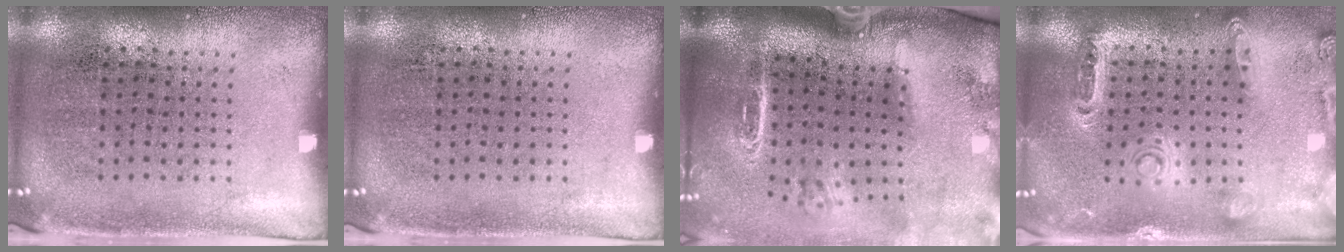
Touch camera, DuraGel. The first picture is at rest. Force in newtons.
{"total": 0.0}
{"total": 2.9, "press": 2.0, "slide": 2.1}
{"total": 1.4, "press": 1.4, "slide": 0.3}